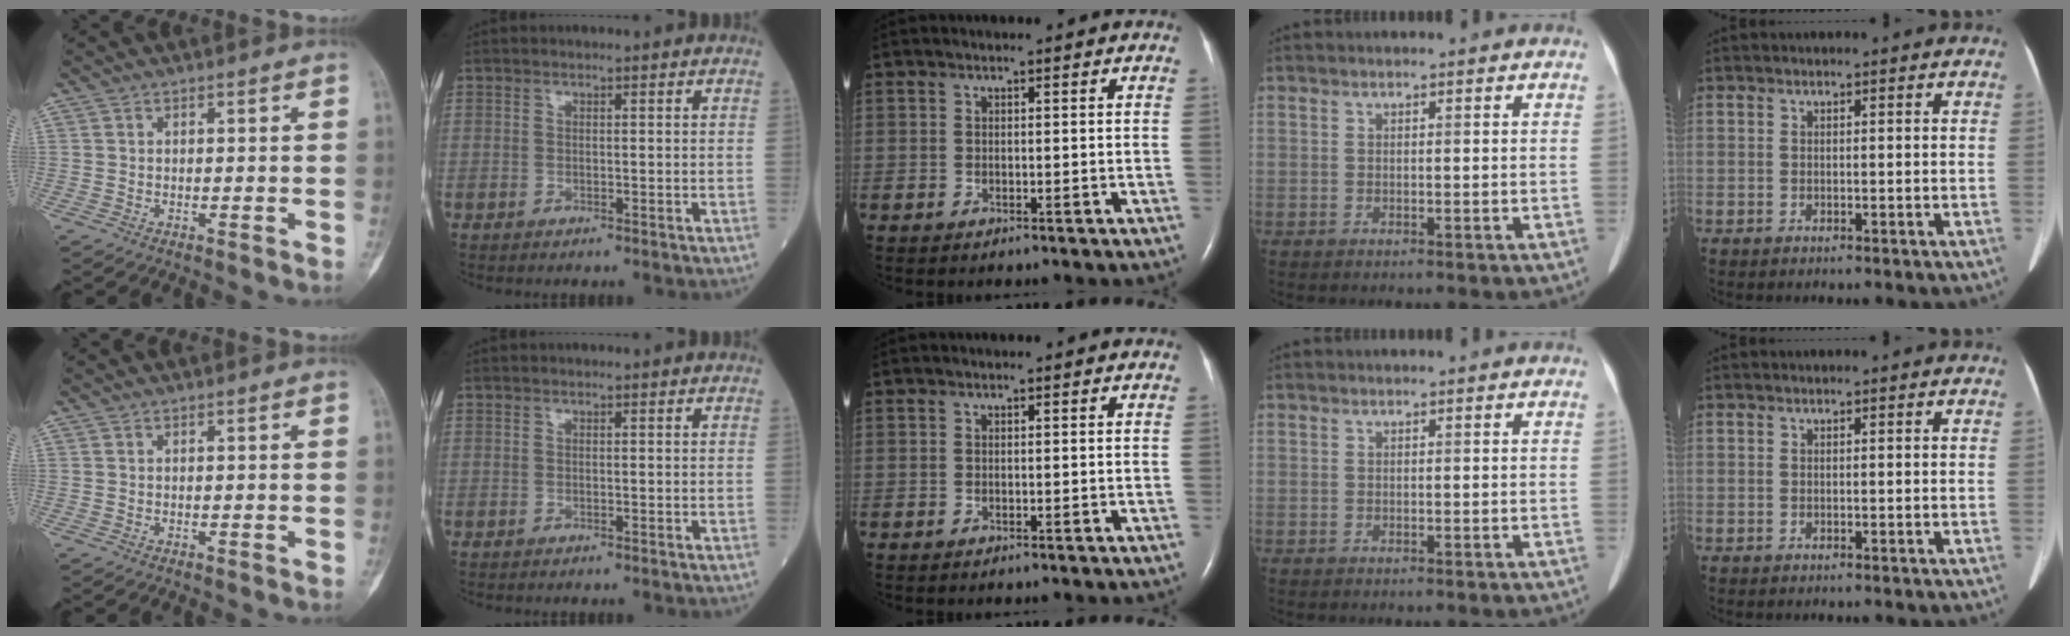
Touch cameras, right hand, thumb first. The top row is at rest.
{}